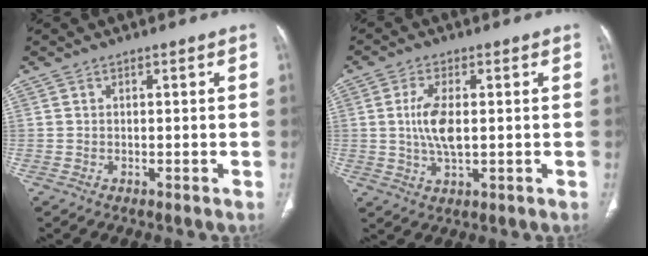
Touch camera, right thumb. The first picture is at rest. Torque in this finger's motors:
{"motor_torque": [1.59, 1.84, 1.09, -0.42, 0.08]}